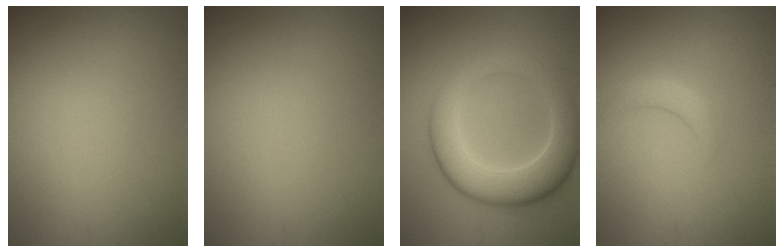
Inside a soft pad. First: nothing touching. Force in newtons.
{"total": 0.0}
{"total": 7.2, "press": 7.2, "slide": 0.3}
{"total": 1.5, "press": 1.5, "slide": 0.3}